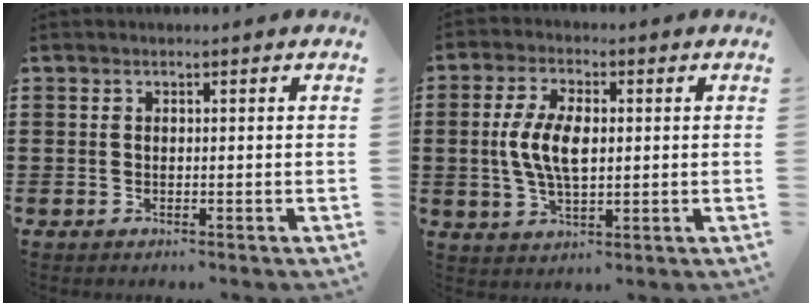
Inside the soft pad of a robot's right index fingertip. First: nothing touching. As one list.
[{"total": 7.2, "force": [0.2, 3.4, 6.3], "torque": [-0.141, 0.004, -0.003]}]